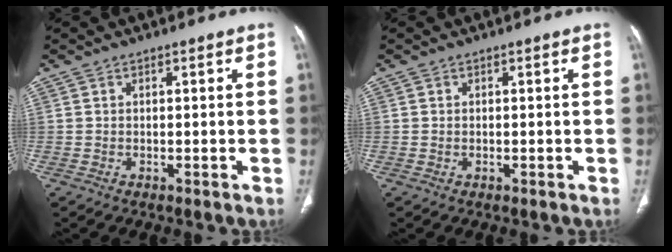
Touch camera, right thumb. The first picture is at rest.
{"total": 0.0}